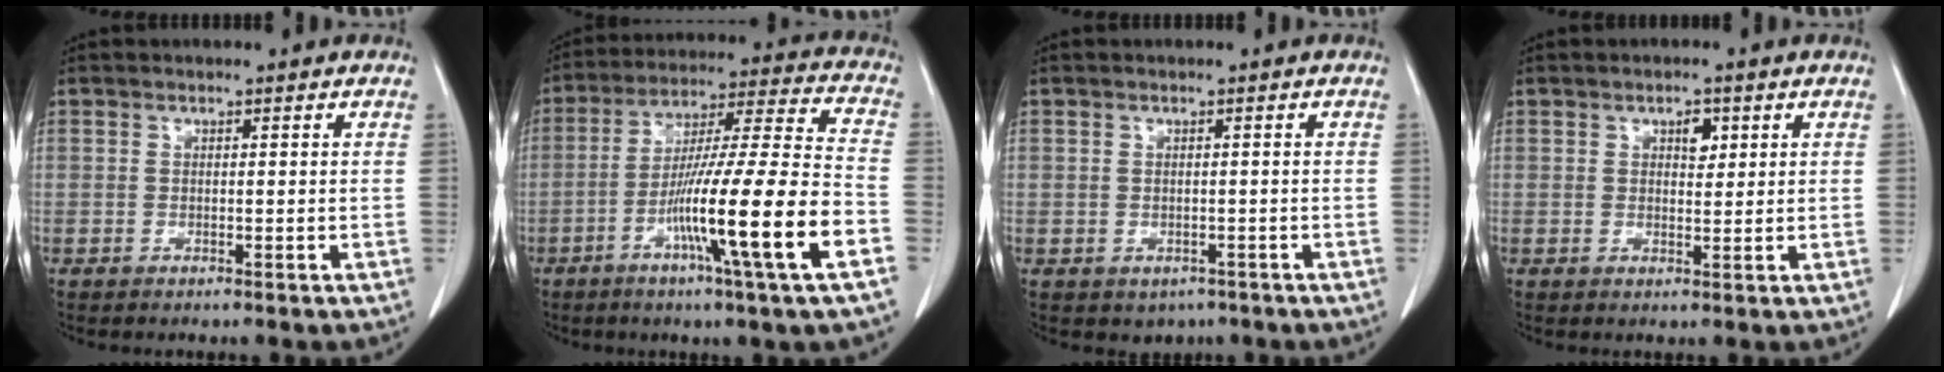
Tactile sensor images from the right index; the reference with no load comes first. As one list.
[{"total": 18.9, "force": [-7.3, -1.0, 17.4], "torque": [-0.297, -0.015, -0.127]}, {"total": 2.4, "force": [-1.2, 1.9, 0.8], "torque": [-0.005, 0.002, -0.008]}, {"total": 2.4, "force": [1.0, 1.2, 1.7], "torque": [-0.023, -0.001, 0.016]}]